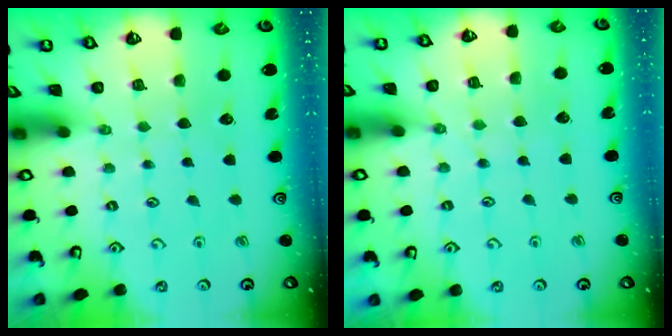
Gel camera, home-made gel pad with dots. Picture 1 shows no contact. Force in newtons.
{"total": 4.0, "press": 4.0, "slide": 0.2}